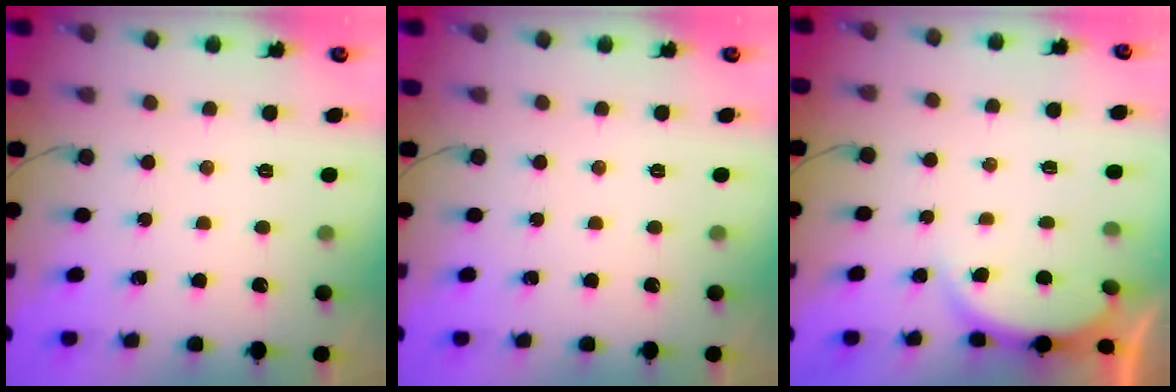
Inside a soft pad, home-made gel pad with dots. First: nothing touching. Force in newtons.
{"total": 0.0}
{"total": 3.9, "press": 3.8, "slide": 0.6}